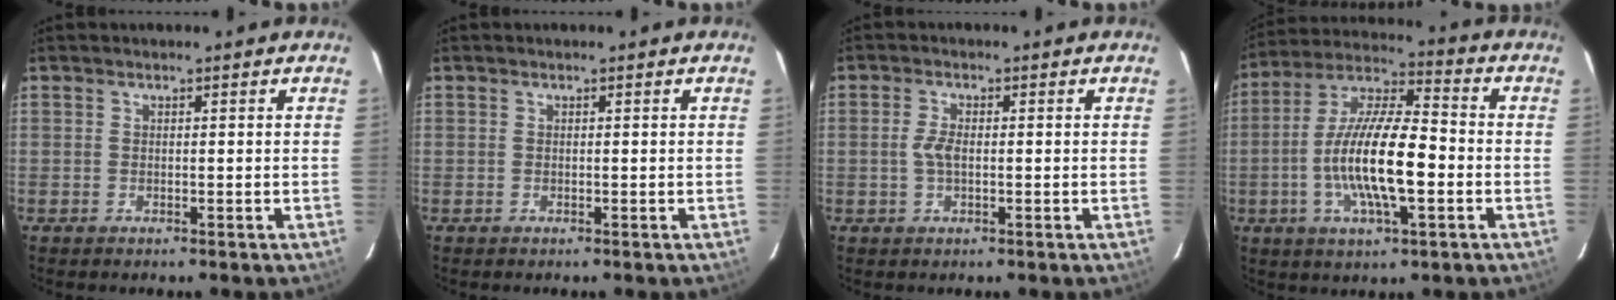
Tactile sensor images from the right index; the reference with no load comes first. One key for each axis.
{"total": 0.0}
{"total": 2.6, "fx": -0.3, "fy": 1.2, "fz": 2.3, "tx": -0.052, "ty": 0.002, "tz": -0.005}
{"total": 16.2, "fx": -3.3, "fy": 4.3, "fz": 15.2, "tx": -0.296, "ty": -0.003, "tz": -0.066}